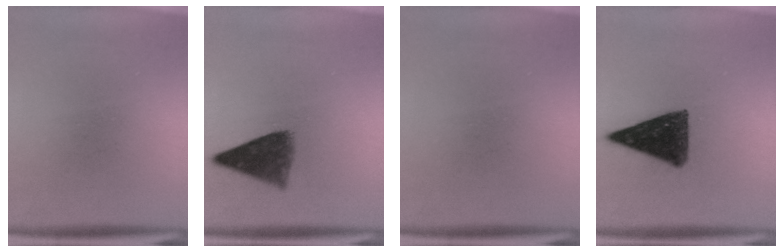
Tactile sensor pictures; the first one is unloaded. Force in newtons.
{"total": 7.1}
{"total": 0.0}
{"total": 12.2}